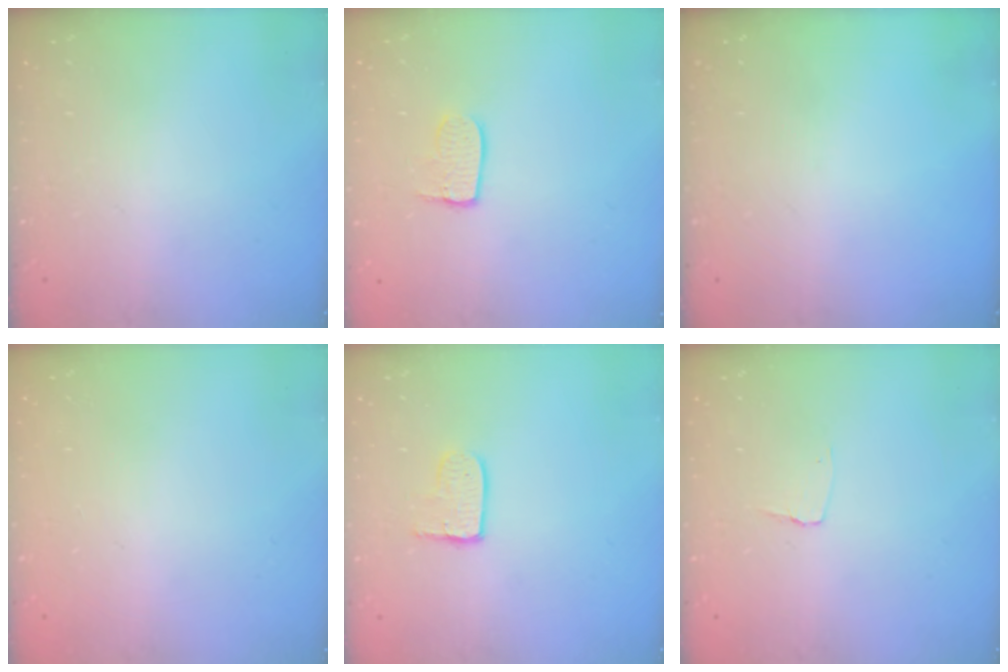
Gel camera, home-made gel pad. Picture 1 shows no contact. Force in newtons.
{"total": 5.9, "press": 5.9, "slide": 0.2}
{"total": 0.0}
{"total": 0.0}
{"total": 5.7, "press": 5.7, "slide": 0.5}
{"total": 2.9, "press": 2.9, "slide": 0.3}